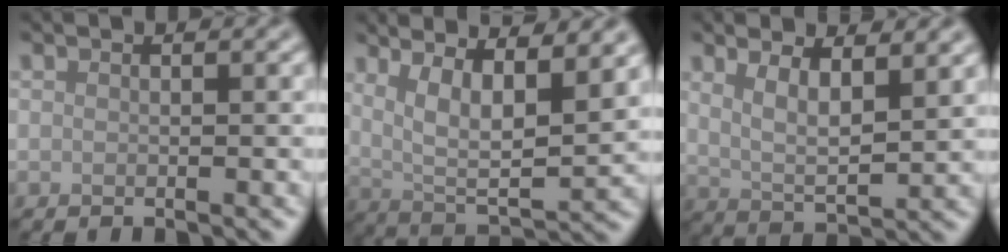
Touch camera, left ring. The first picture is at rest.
{"total": 10.6, "force": [4.9, 3.5, 8.7], "torque": [-0.142, 0.009, 0.079]}
{"total": 4.8, "force": [2.3, 1.6, 3.9], "torque": [-0.073, -0.009, 0.044]}